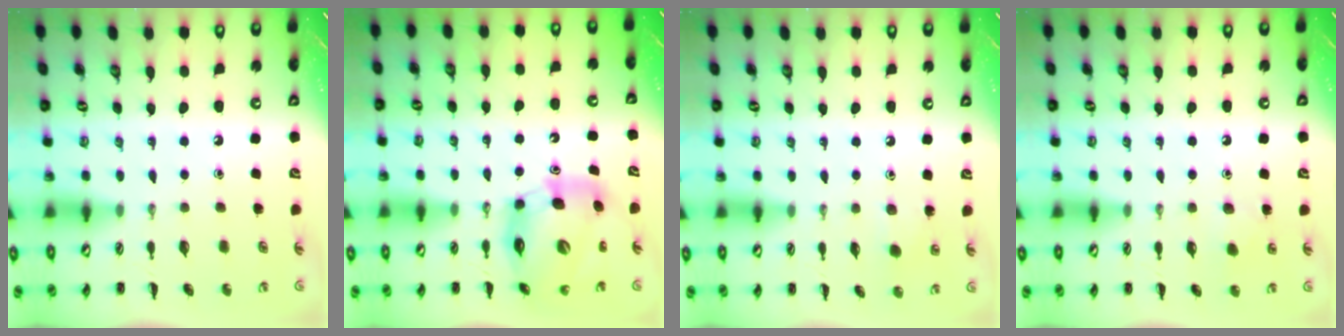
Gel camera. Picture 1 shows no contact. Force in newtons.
{"total": 13.7, "press": 13.1, "slide": 3.8}
{"total": 5.0, "press": 4.7, "slide": 1.6}
{"total": 5.4, "press": 5.2, "slide": 1.5}